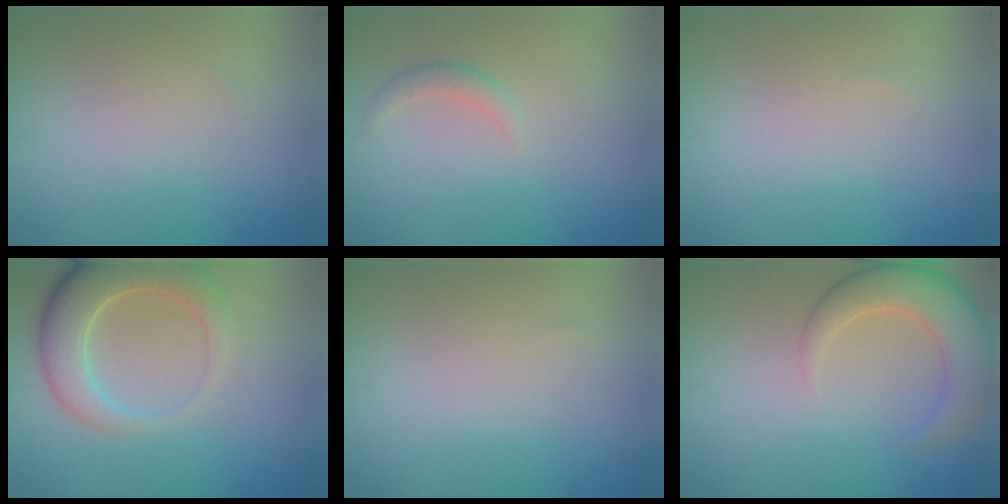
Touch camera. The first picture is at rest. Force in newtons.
{"total": 1.1, "press": 1.1, "slide": 0.1}
{"total": 0.0}
{"total": 5.6, "press": 5.6, "slide": 0.7}
{"total": 0.0}
{"total": 5.2, "press": 5.2, "slide": 0.5}